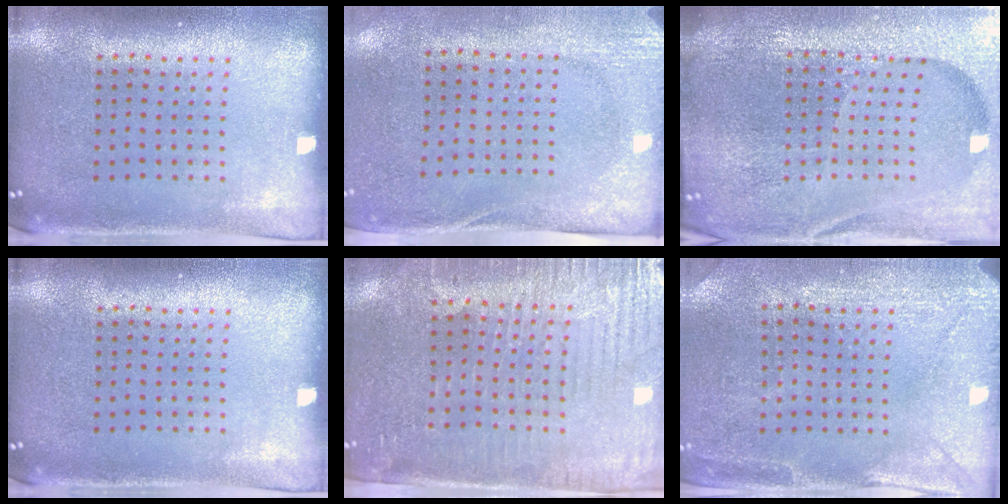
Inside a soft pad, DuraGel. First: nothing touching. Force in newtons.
{"total": 2.8, "press": 2.2, "slide": 1.7}
{"total": 5.6, "press": 5.0, "slide": 2.4}
{"total": 0.0}
{"total": 3.7, "press": 3.4, "slide": 1.5}
{"total": 2.9, "press": 2.8, "slide": 0.7}